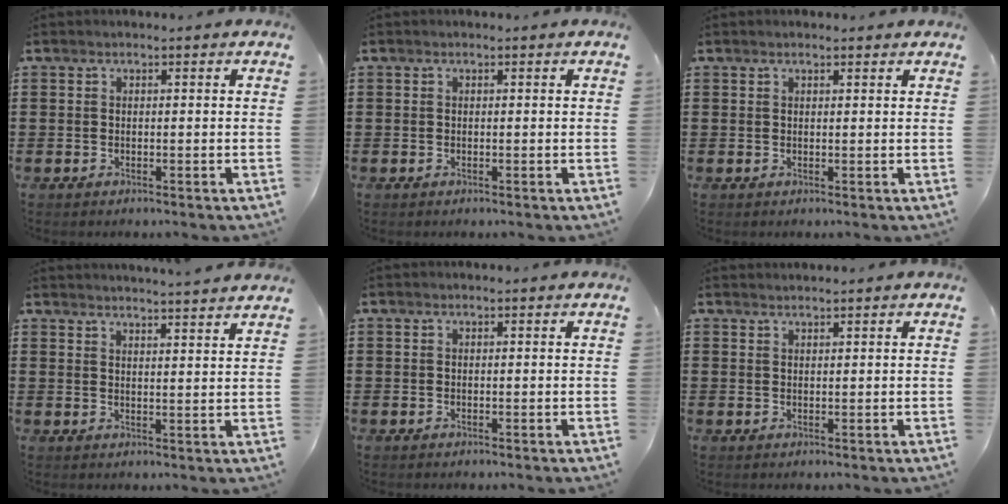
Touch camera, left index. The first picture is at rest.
{"total": 0.0}
{"total": 0.7, "force": [0.6, 0.2, 0.4], "torque": [-0.008, 0.002, 0.010]}
{"total": 3.1, "force": [3.0, -0.9, 0.1], "torque": [-0.011, -0.016, 0.054]}
{"total": 0.0}
{"total": 0.8, "force": [0.8, -0.1, -0.1], "torque": [0.000, -0.001, 0.016]}